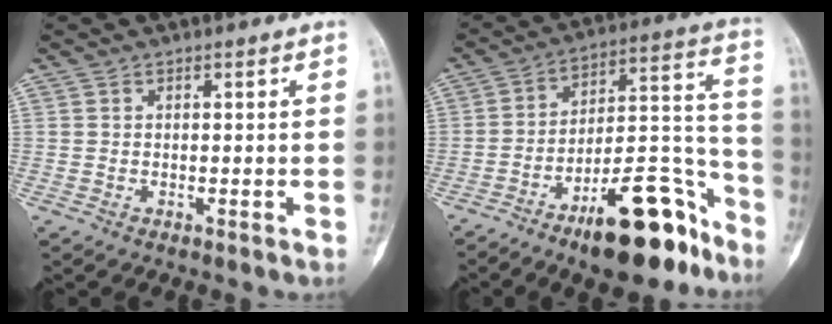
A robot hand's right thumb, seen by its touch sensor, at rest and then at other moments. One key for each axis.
{"total": 20.2, "fx": -13.0, "fy": 7.1, "fz": 13.8, "tx": -0.168, "ty": 0.106, "tz": -0.206}